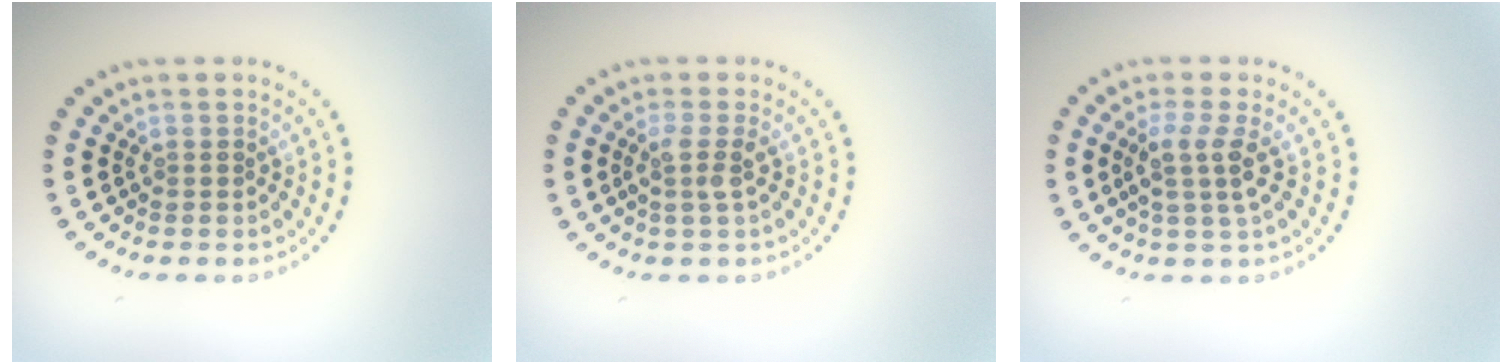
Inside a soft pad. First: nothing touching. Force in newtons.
{"total": 1.9, "press": 1.3, "slide": 1.3}
{"total": 2.7, "press": 2.1, "slide": 1.6}